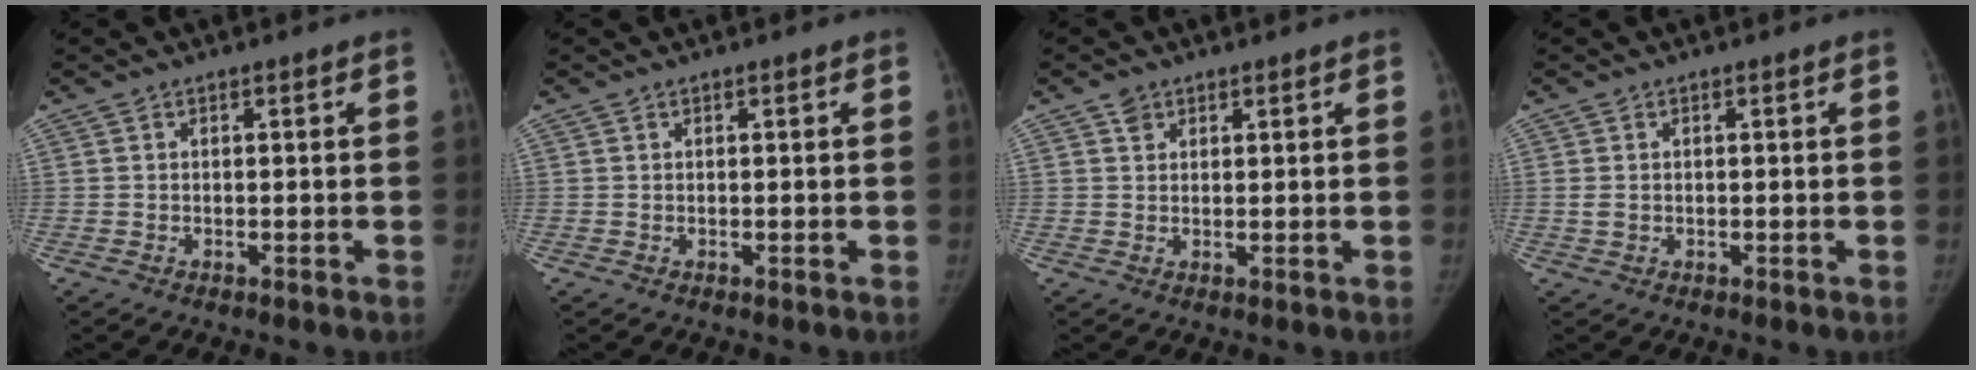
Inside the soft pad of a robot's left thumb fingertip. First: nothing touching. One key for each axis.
{"total": 0.0}
{"total": 2.2, "fx": 1.4, "fy": 1.6, "fz": 0.6, "tx": 0.002, "ty": -0.007, "tz": 0.023}
{"total": 1.5, "fx": 0.2, "fy": 1.2, "fz": 1.0, "tx": -0.021, "ty": 0.000, "tz": 0.009}